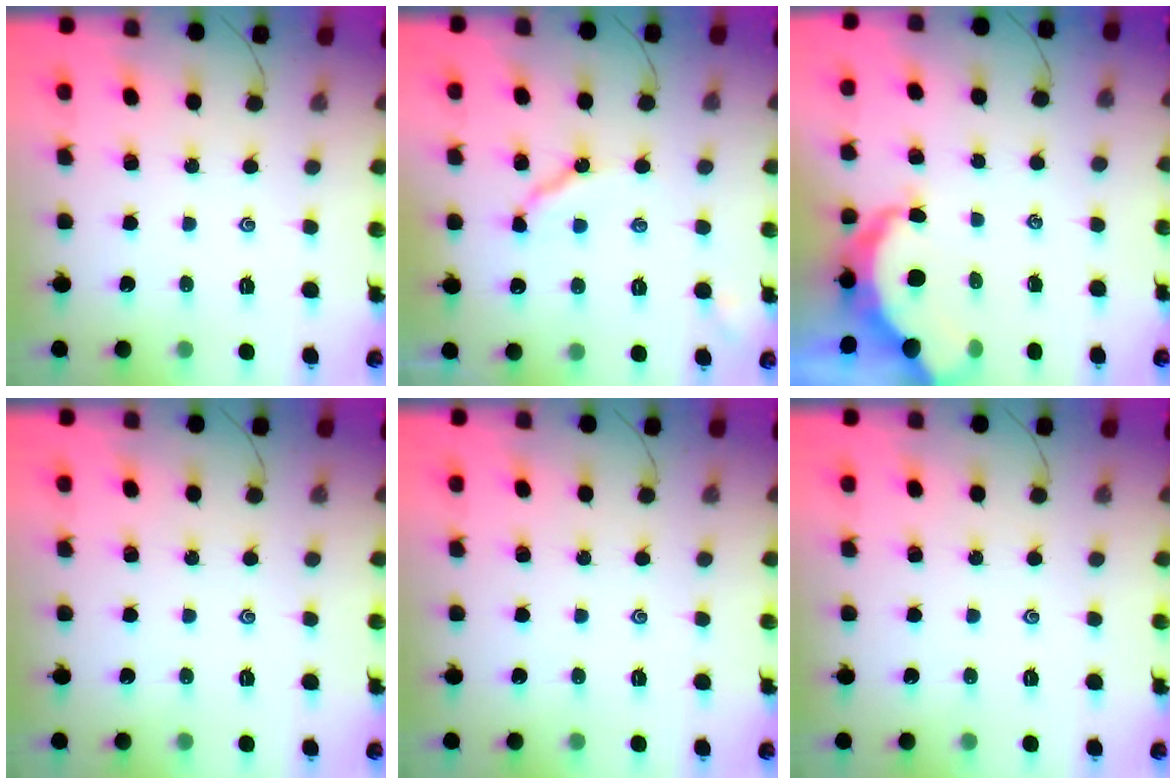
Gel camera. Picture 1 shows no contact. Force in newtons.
{"total": 6.7, "press": 6.6, "slide": 0.8}
{"total": 7.3, "press": 7.3, "slide": 0.4}
{"total": 0.0}
{"total": 0.0}
{"total": 0.0}